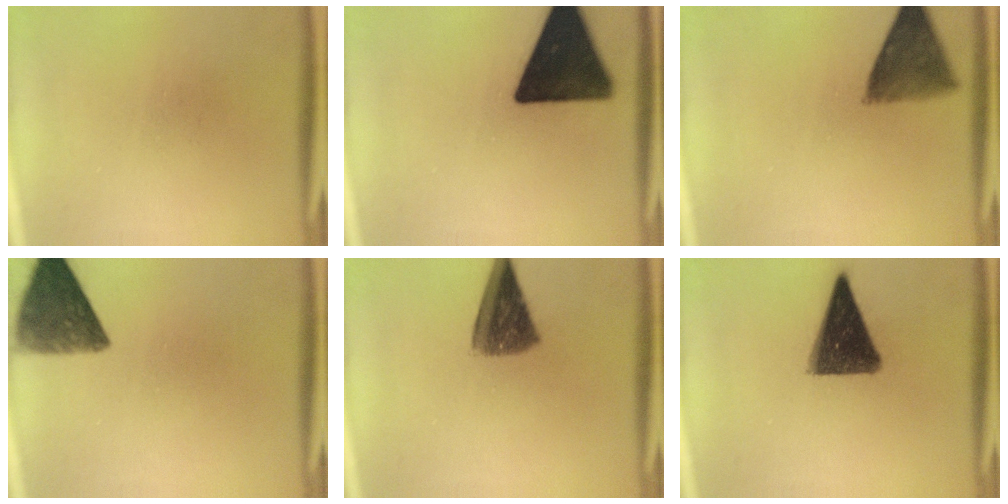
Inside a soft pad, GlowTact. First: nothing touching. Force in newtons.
{"total": 19.4}
{"total": 8.7}
{"total": 10.3}
{"total": 8.8}
{"total": 13.0}